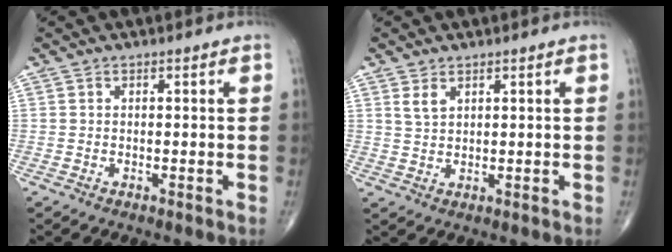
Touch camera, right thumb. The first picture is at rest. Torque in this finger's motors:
{"motor_torque": [0.05, 0.05, 0.46, 0.36, 0.03]}